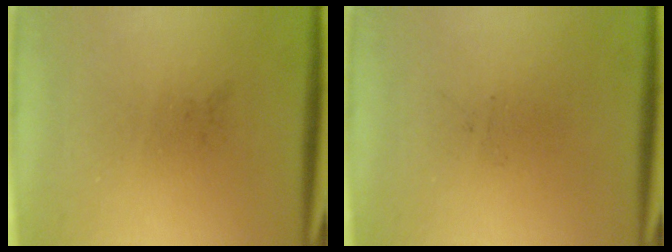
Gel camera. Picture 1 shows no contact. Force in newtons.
{"total": 0.0}